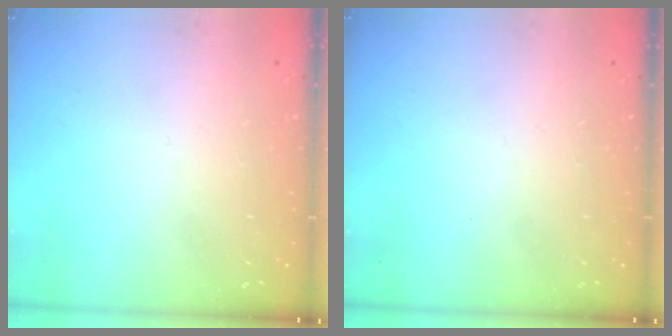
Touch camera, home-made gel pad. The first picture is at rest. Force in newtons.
{"total": 0.0}